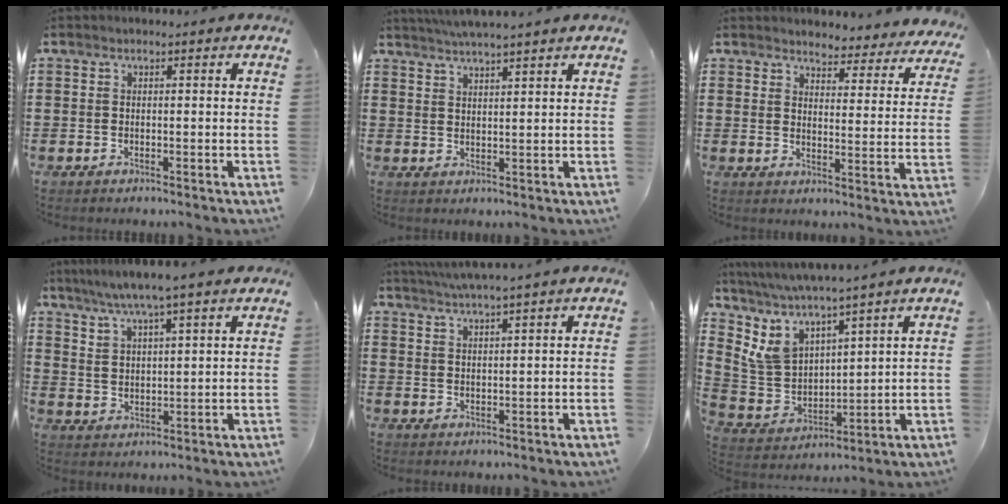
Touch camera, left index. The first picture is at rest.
{"total": 2.9, "force": [2.8, -0.9, 0.4], "torque": [-0.016, -0.010, 0.050]}
{"total": 3.7, "force": [3.7, 0.1, -0.1], "torque": [-0.011, -0.032, 0.062]}
{"total": 4.8, "force": [4.1, 0.1, 2.5], "torque": [-0.060, -0.013, 0.071]}
{"total": 2.8, "force": [2.5, -1.0, 0.6], "torque": [-0.018, -0.009, 0.046]}
{"total": 6.0, "force": [4.9, 2.3, 2.6], "torque": [-0.094, -0.032, 0.084]}